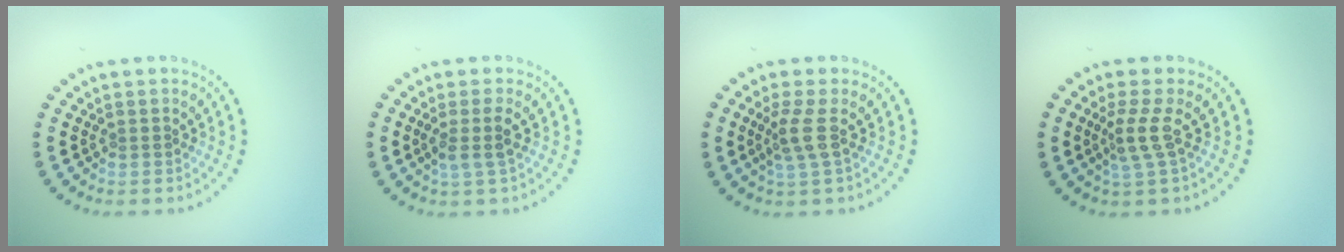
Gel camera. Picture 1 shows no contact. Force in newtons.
{"total": 1.9, "press": 1.5, "slide": 1.1}
{"total": 2.1, "press": 1.5, "slide": 1.4}
{"total": 2.3, "press": 1.5, "slide": 1.7}